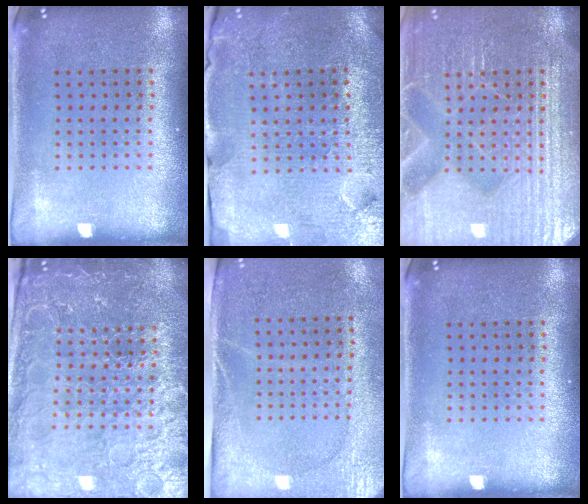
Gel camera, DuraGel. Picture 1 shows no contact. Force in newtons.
{"total": 3.8, "press": 3.6, "slide": 1.1}
{"total": 7.5, "press": 7.5, "slide": 1.1}
{"total": 4.8, "press": 4.5, "slide": 1.6}
{"total": 2.7, "press": 2.3, "slide": 1.5}
{"total": 0.0}